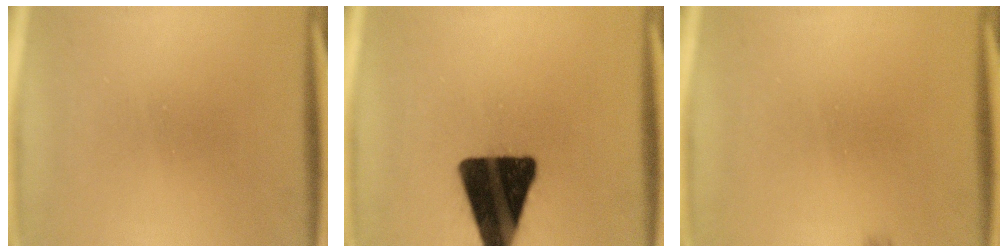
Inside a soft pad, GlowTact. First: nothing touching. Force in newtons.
{"total": 19.3}
{"total": 0.6}